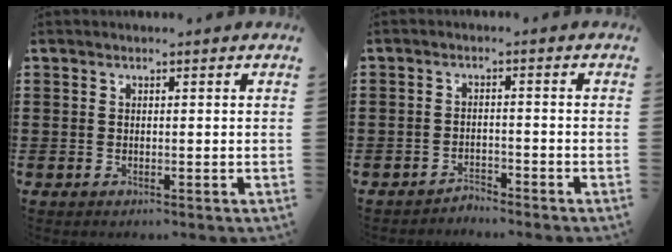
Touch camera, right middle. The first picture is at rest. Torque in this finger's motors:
{"motor_torque": [-0.35, 0.54, -0.23, -0.07]}